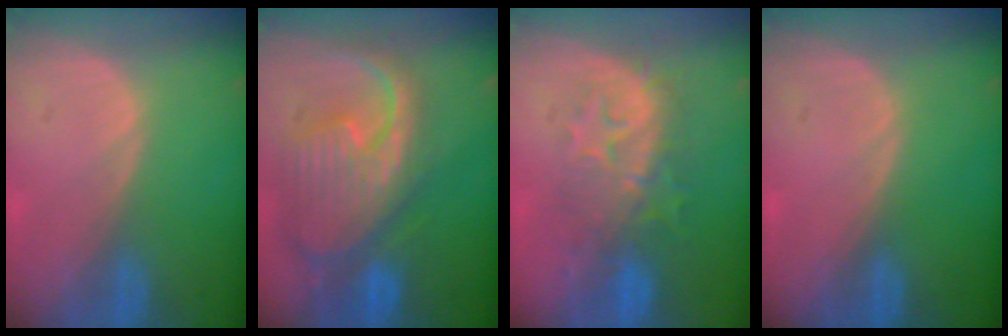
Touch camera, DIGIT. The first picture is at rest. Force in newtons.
{"total": 12.4, "press": 10.6, "slide": 6.5}
{"total": 8.5, "press": 8.2, "slide": 1.9}
{"total": 0.0}